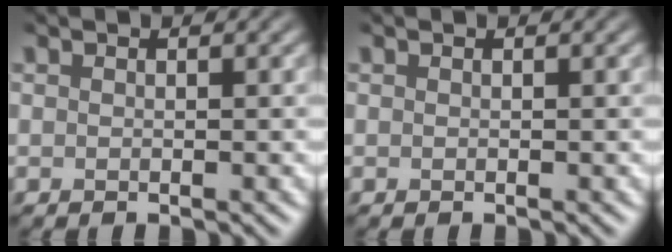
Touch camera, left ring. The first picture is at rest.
{"total": 0.0}